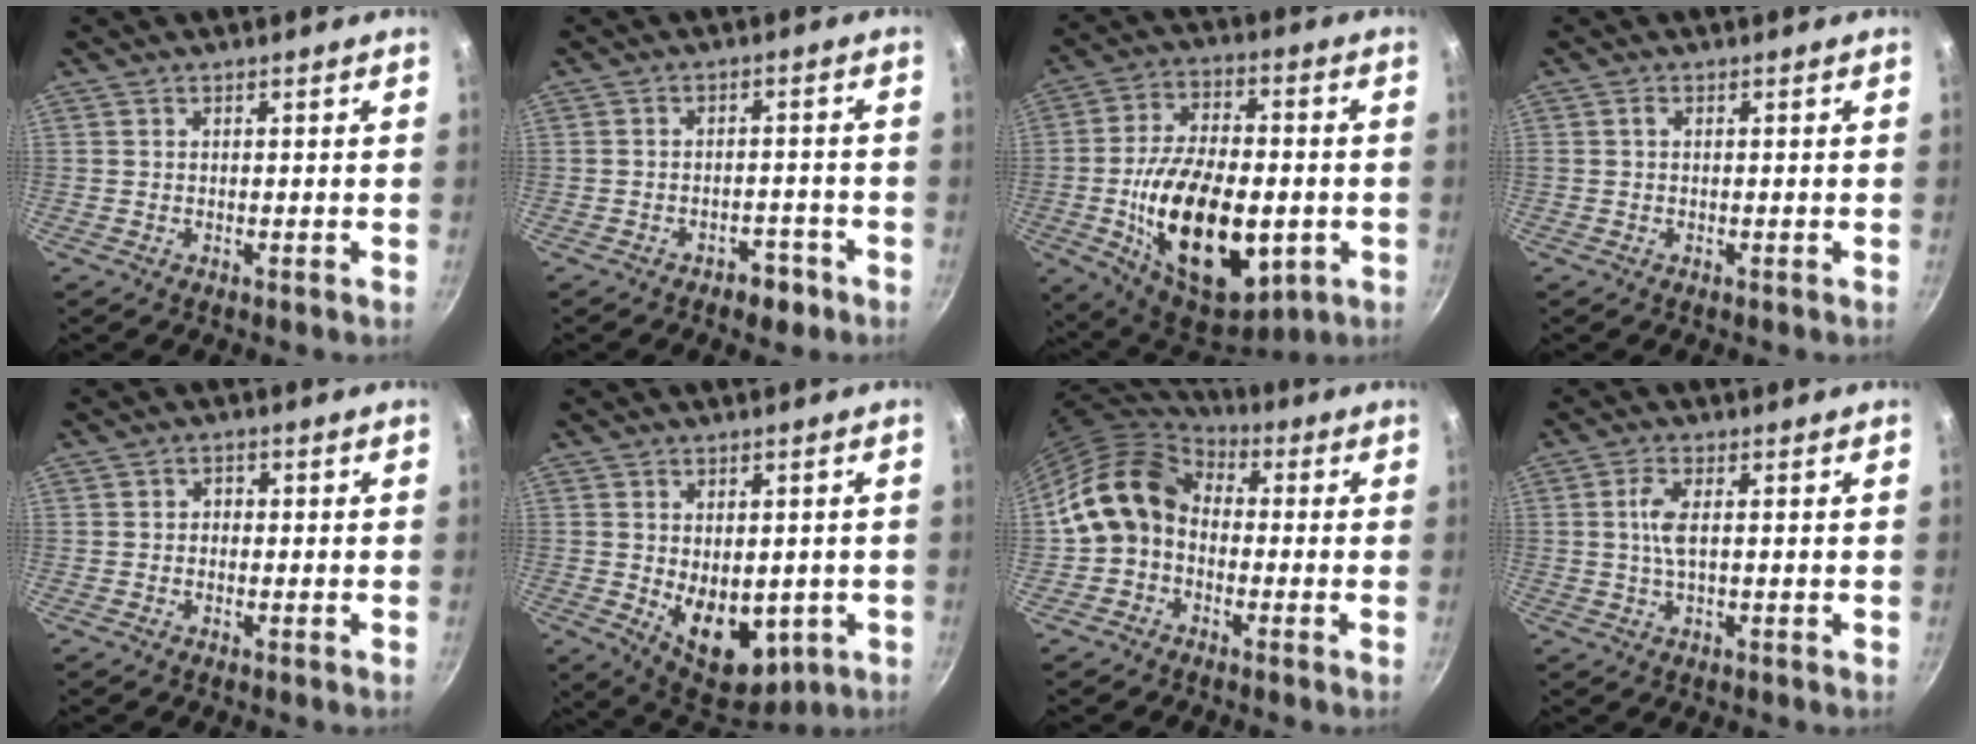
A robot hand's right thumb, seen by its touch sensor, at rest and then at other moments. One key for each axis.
{"total": 4.3, "fx": -2.8, "fy": 2.5, "fz": 2.1, "tx": -0.011, "ty": 0.030, "tz": -0.026}
{"total": 25.6, "fx": -4.8, "fy": 14.4, "fz": 20.7, "tx": -0.330, "ty": 0.012, "tz": -0.064}
{"total": 0.7, "fx": 0.1, "fy": 0.4, "fz": 0.5, "tx": -0.009, "ty": 0.005, "tz": 0.001}
{"total": 1.5, "fx": -0.4, "fy": 1.3, "fz": 0.6, "tx": -0.003, "ty": 0.004, "tz": -0.010}
{"total": 12.6, "fx": -1.9, "fy": 8.0, "fz": 9.5, "tx": -0.102, "ty": -0.019, "tz": -0.004}
{"total": 11.7, "fx": -0.9, "fy": 9.3, "fz": 7.1, "tx": -0.106, "ty": 0.039, "tz": -0.037}
{"total": 4.3, "fx": 0.4, "fy": 1.5, "fz": 4.0, "tx": -0.090, "ty": 0.004, "tz": 0.004}